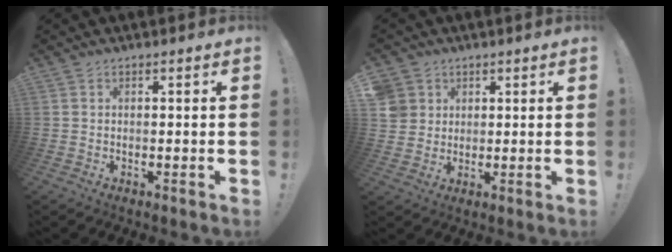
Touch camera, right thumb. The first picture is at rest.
{"total": 5.4, "force": [2.3, 4.8, 0.7], "torque": [-0.013, -0.012, 0.048]}